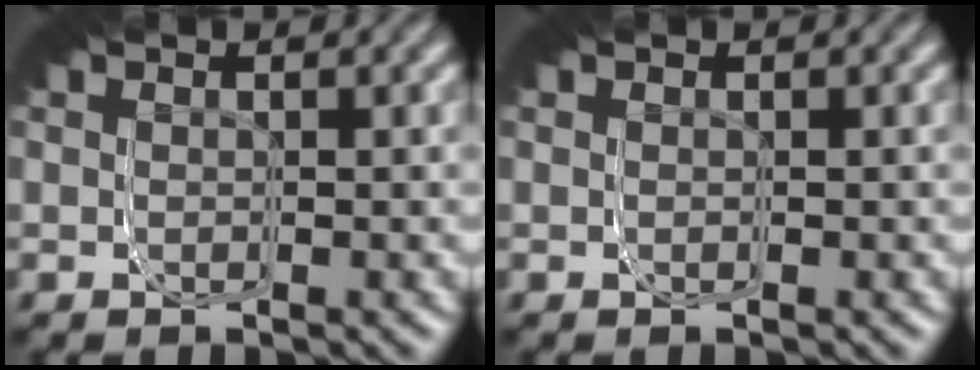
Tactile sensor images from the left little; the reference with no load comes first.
{"total": 0.0}